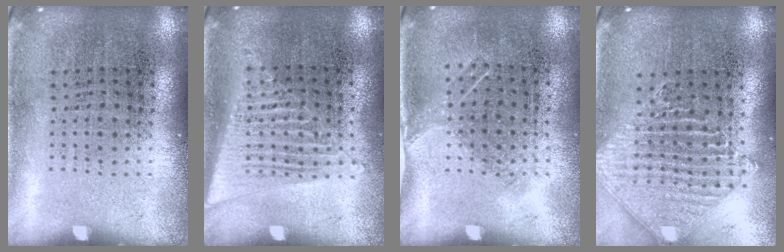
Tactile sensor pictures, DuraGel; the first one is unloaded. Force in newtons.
{"total": 1.5, "press": 1.4, "slide": 0.5}
{"total": 1.1, "press": 0.8, "slide": 0.7}
{"total": 1.5, "press": 1.3, "slide": 0.6}